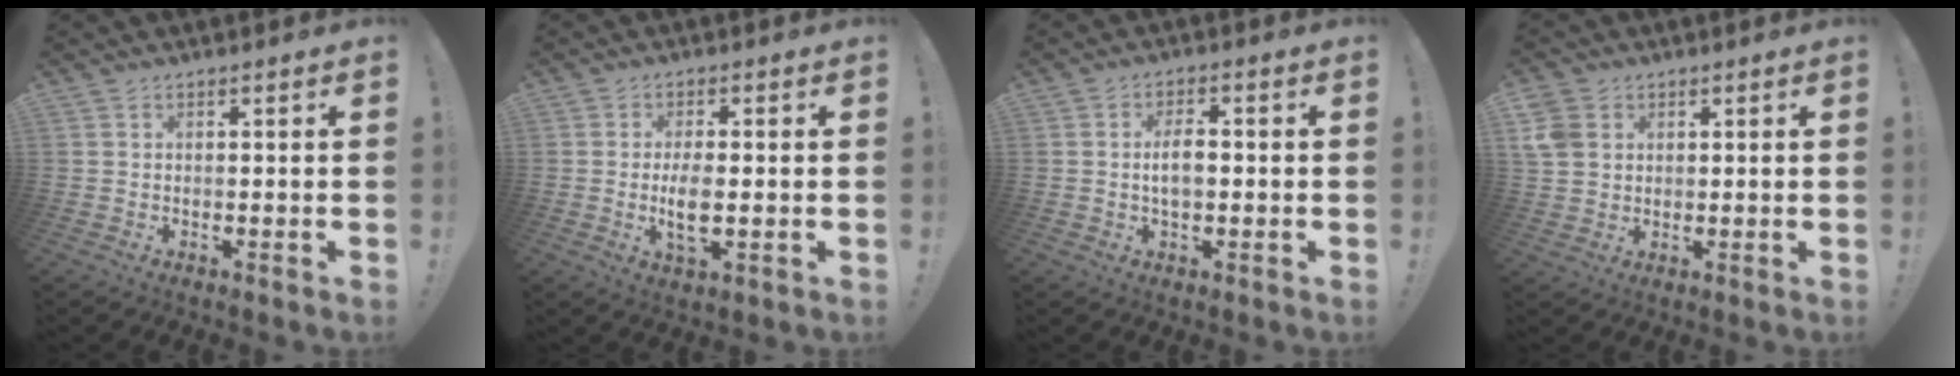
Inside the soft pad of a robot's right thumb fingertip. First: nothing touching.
{"total": 6.4, "force": [-0.7, 2.4, 5.9], "torque": [-0.112, -0.010, -0.014]}
{"total": 5.1, "force": [-0.3, 2.5, 4.5], "torque": [-0.072, 0.004, -0.011]}
{"total": 6.8, "force": [2.4, 5.4, 3.4], "torque": [-0.069, -0.002, 0.049]}